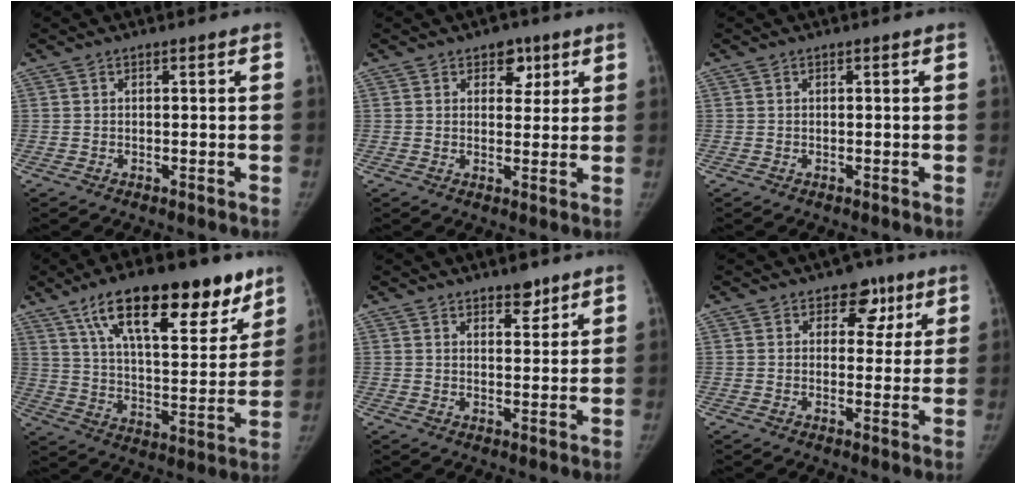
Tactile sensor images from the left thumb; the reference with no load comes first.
{"total": 4.6, "force": [2.5, 3.1, 2.2], "torque": [0.002, -0.010, 0.033]}
{"total": 0.0}
{"total": 24.7, "force": [15.1, 9.4, 17.1], "torque": [-0.223, -0.040, 0.244]}
{"total": 4.2, "force": [3.1, 1.8, 2.1], "torque": [-0.010, -0.021, 0.049]}
{"total": 6.2, "force": [3.2, 4.5, 2.9], "torque": [0.004, -0.008, 0.038]}